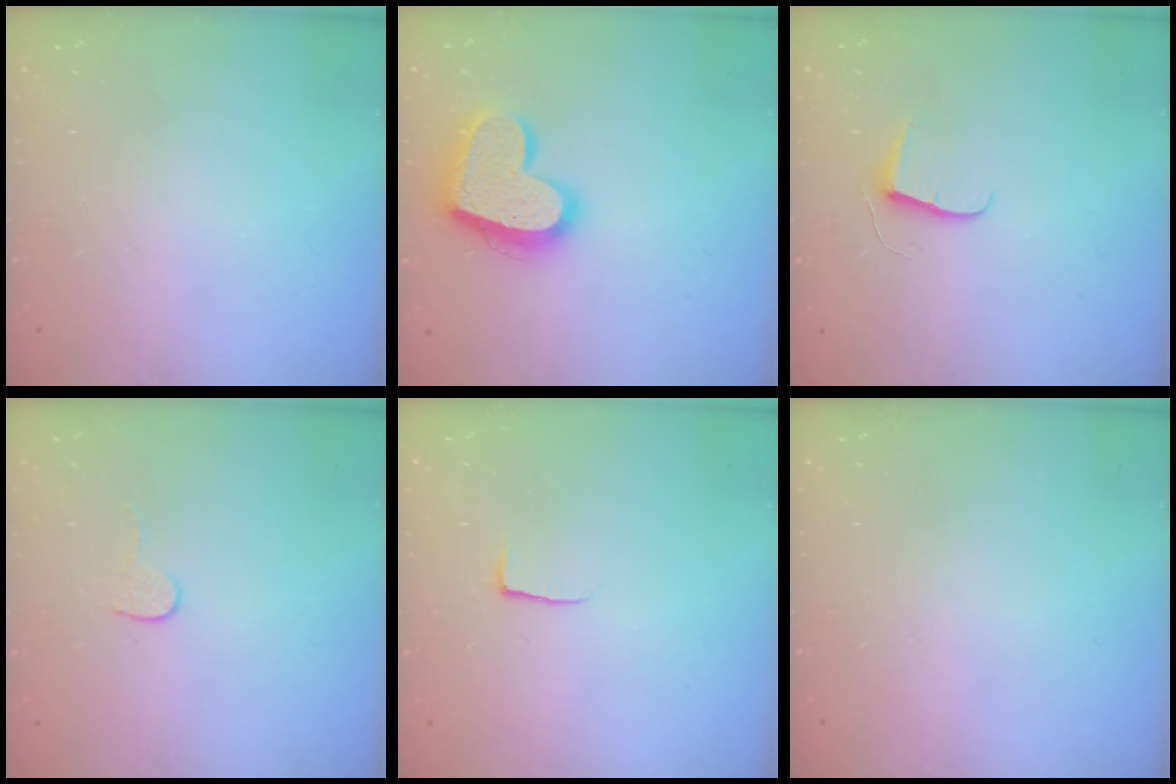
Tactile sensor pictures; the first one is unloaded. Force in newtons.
{"total": 20.3, "press": 20.3, "slide": 1.5}
{"total": 6.8, "press": 6.8, "slide": 0.5}
{"total": 4.0, "press": 4.0, "slide": 0.3}
{"total": 3.8, "press": 3.8, "slide": 0.5}
{"total": 0.0}